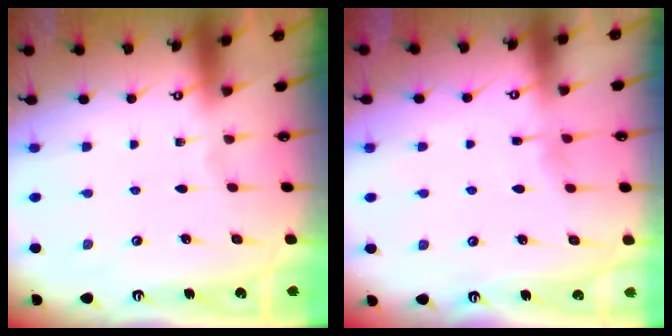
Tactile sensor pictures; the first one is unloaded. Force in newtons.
{"total": 3.6, "press": 3.6, "slide": 0.3}